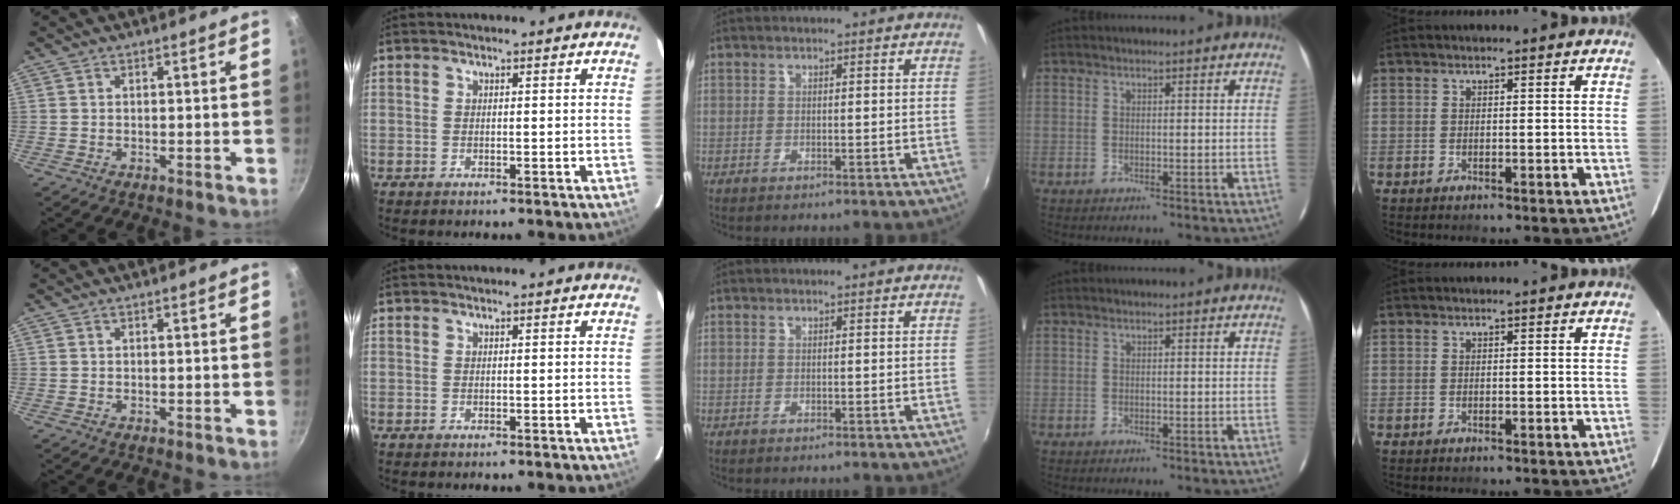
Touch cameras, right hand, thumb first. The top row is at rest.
{}